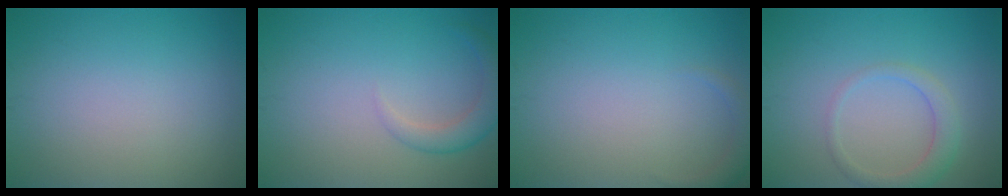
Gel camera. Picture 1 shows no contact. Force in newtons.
{"total": 2.6, "press": 2.5, "slide": 0.2}
{"total": 1.4, "press": 1.4, "slide": 0.1}
{"total": 2.4, "press": 2.4, "slide": 0.2}